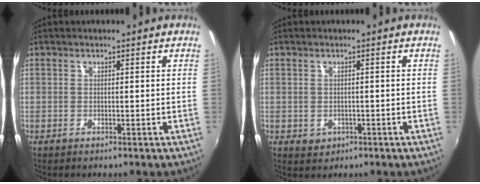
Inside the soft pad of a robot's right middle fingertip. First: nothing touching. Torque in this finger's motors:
{"motor_torque": [0.41, -0.33, 0.00, 0.00]}